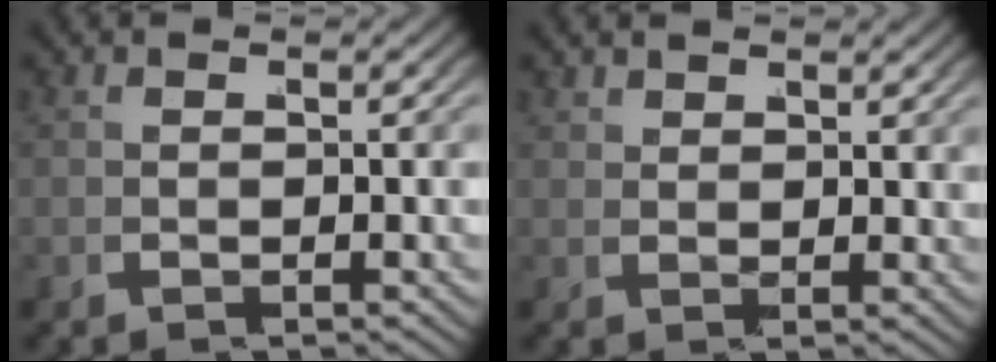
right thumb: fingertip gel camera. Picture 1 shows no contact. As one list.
[{"total": 1.9, "force": [1.8, 0.2, 0.0], "torque": [0.005, -0.001, 0.036]}]